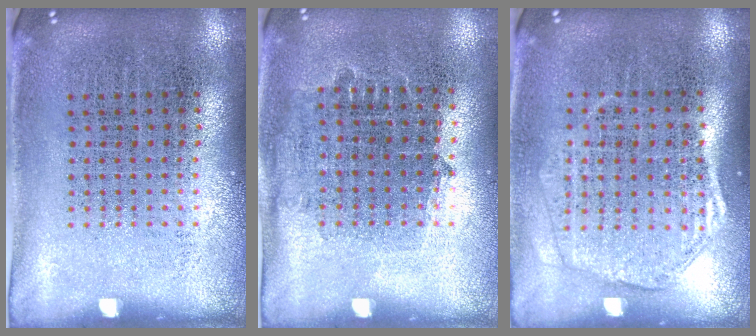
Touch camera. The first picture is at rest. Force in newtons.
{"total": 0.8, "press": 0.8, "slide": 0.3}
{"total": 1.7, "press": 1.5, "slide": 0.7}